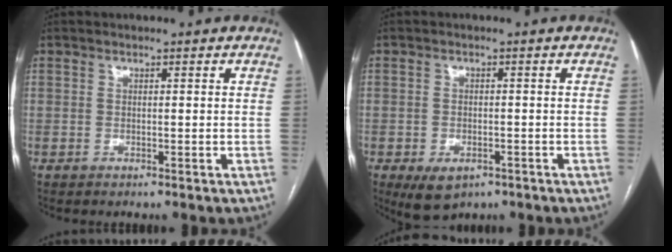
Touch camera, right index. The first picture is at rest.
{"total": 5.0, "force": [-2.7, 3.2, 2.8], "torque": [-0.048, -0.004, -0.029]}